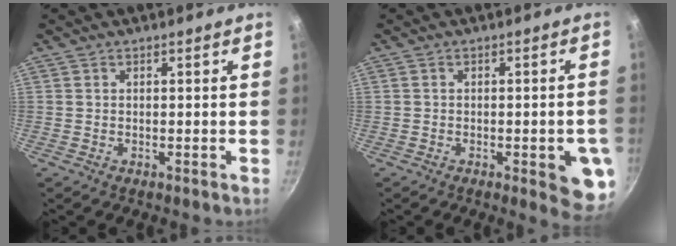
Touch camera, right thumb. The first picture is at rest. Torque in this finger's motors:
{"motor_torque": [1.36, 1.26, 0.80, -0.90, 0.16]}